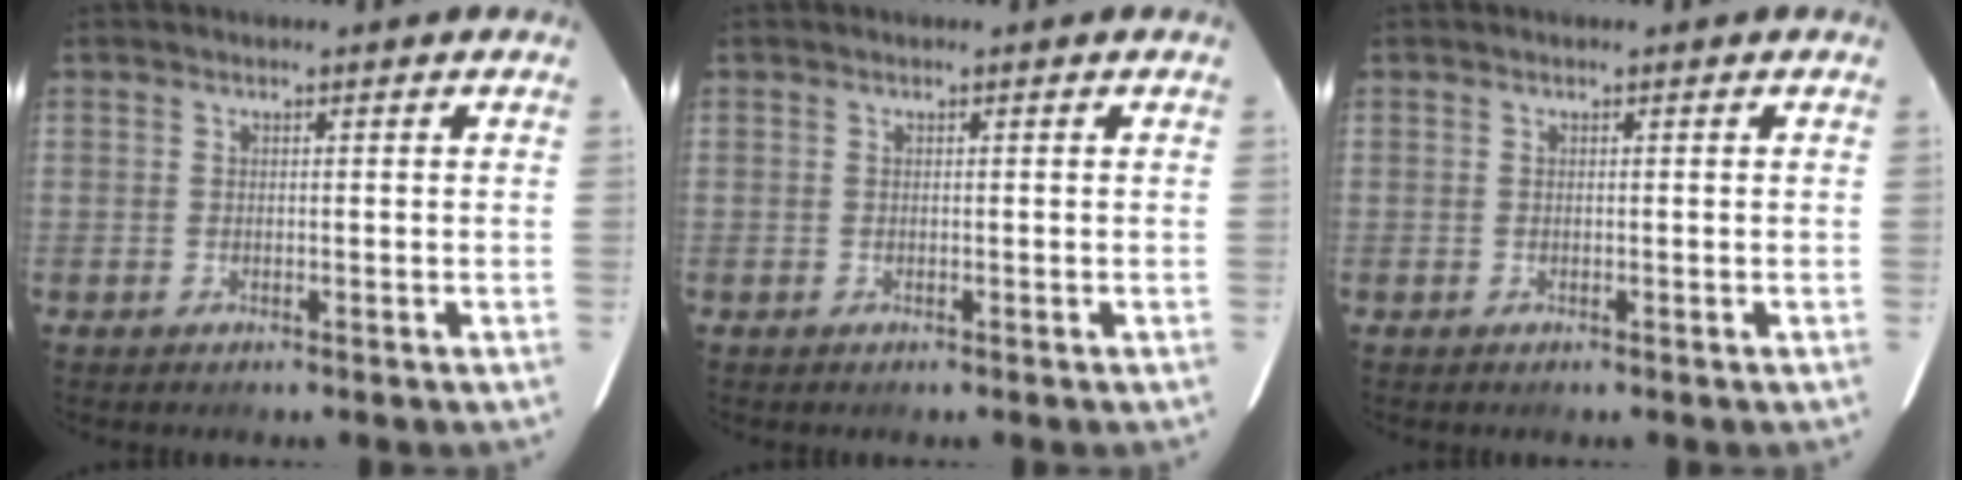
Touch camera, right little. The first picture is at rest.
{"total": 0.0}
{"total": 0.0}